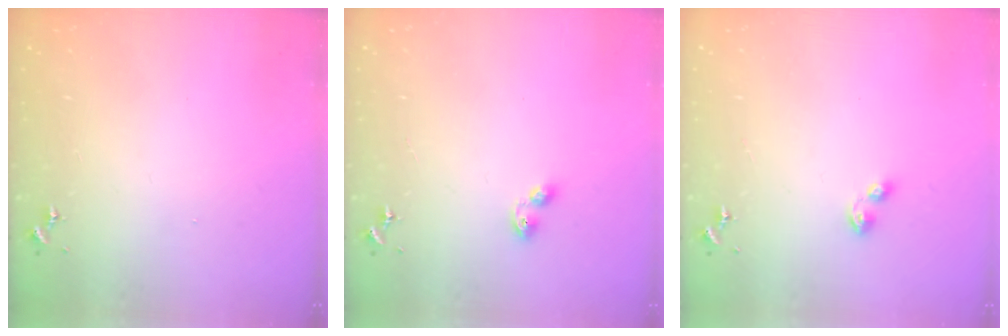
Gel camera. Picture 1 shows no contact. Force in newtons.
{"total": 3.5, "press": 3.5, "slide": 0.4}
{"total": 4.4, "press": 4.3, "slide": 0.5}